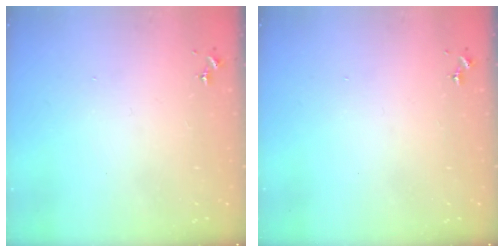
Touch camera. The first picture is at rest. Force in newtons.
{"total": 0.0}